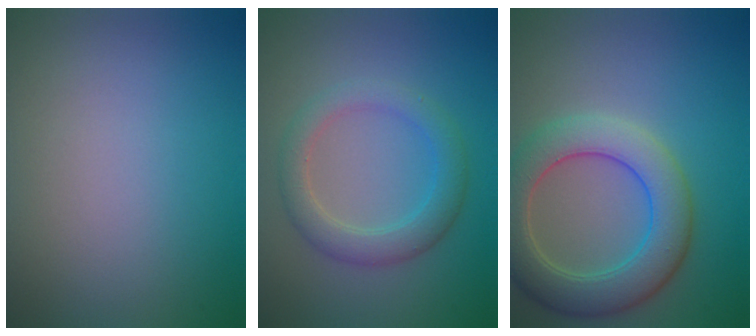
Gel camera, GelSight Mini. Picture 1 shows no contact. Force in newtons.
{"total": 3.6, "press": 3.5, "slide": 0.2}
{"total": 6.6, "press": 6.6, "slide": 0.4}